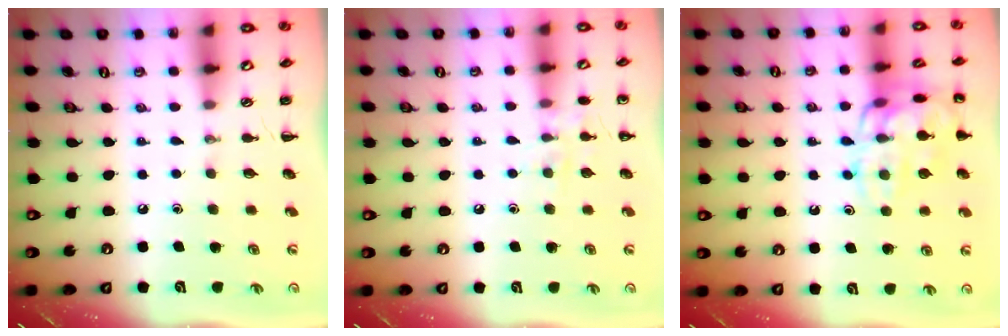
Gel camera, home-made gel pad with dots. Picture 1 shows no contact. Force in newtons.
{"total": 6.9, "press": 6.8, "slide": 1.5}
{"total": 16.2, "press": 16.2, "slide": 0.3}